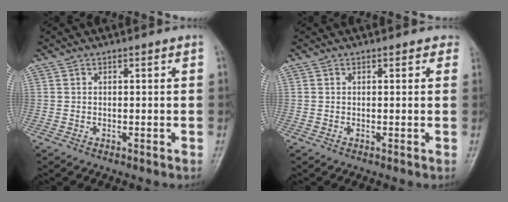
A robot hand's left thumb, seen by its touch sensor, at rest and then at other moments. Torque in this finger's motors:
{"motor_torque": [0.01, 0.08, 0.00, -0.10, 0.01]}